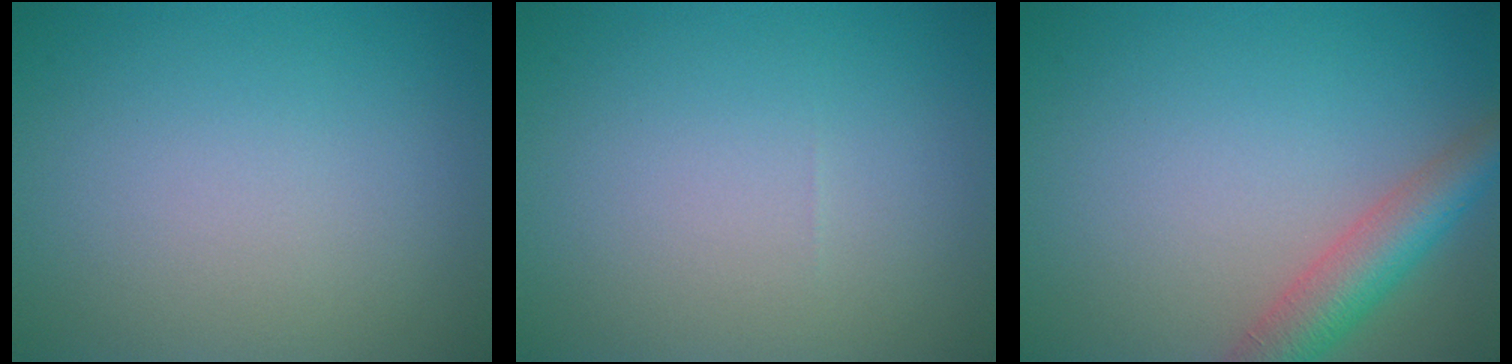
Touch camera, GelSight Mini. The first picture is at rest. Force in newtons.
{"total": 0.0}
{"total": 4.7, "press": 4.7, "slide": 0.3}